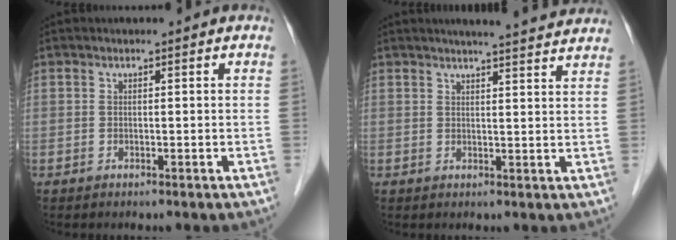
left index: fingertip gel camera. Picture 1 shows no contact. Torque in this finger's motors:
{"motor_torque": [-0.07, -0.31, 0.16, 0.04]}